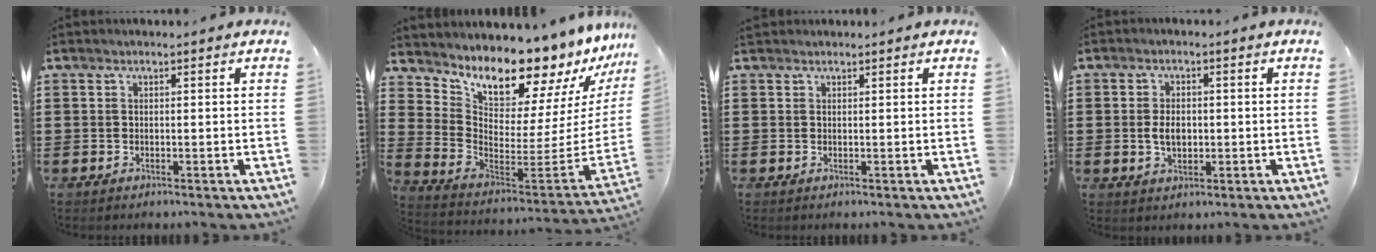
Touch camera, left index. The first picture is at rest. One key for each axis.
{"total": 10.9, "fx": 10.4, "fy": 1.9, "fz": 2.5, "tx": -0.066, "ty": -0.106, "tz": 0.176}
{"total": 0.7, "fx": 0.6, "fy": 0.3, "fz": 0.1, "tx": -0.003, "ty": 0.003, "tz": 0.012}
{"total": 3.6, "fx": 0.0, "fy": 2.2, "fz": 2.9, "tx": -0.057, "ty": 0.001, "tz": -0.005}